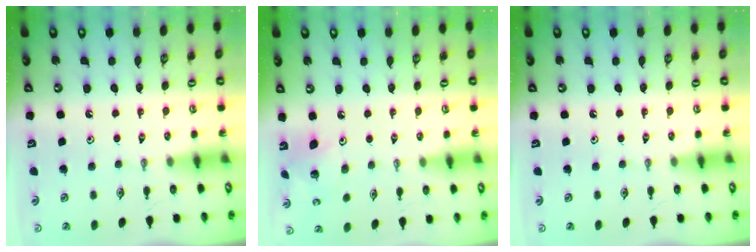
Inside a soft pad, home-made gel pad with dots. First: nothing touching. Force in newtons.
{"total": 6.6, "press": 6.6, "slide": 0.3}
{"total": 0.0}